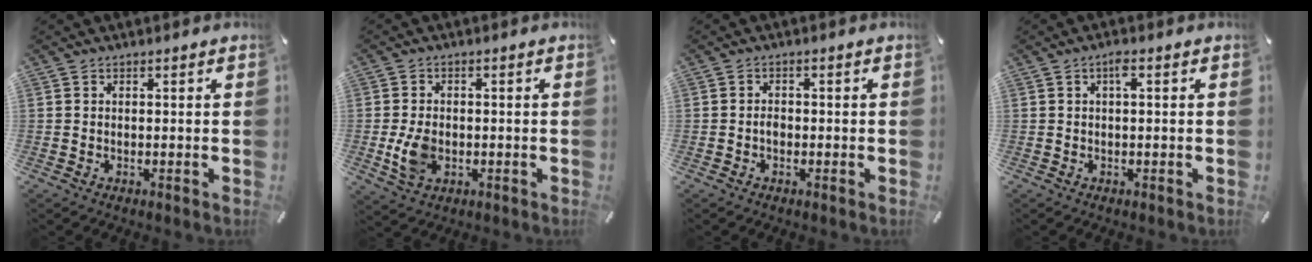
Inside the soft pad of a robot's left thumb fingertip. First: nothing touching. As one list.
[{"total": 6.3, "force": [-1.1, 4.5, 4.3], "torque": [-0.090, -0.004, -0.021]}, {"total": 1.6, "force": [-0.5, 1.0, 1.1], "torque": [-0.024, 0.002, -0.010]}, {"total": 2.0, "force": [0.4, 0.4, 1.9], "torque": [-0.038, 0.005, 0.004]}]